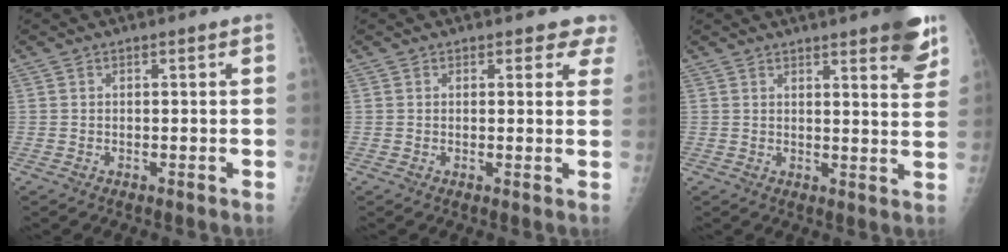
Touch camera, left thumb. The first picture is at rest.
{"total": 3.6, "force": [3.1, 1.8, 0.7], "torque": [0.028, -0.015, 0.016]}
{"total": 9.5, "force": [6.3, 1.9, 6.9], "torque": [-0.064, -0.029, 0.071]}